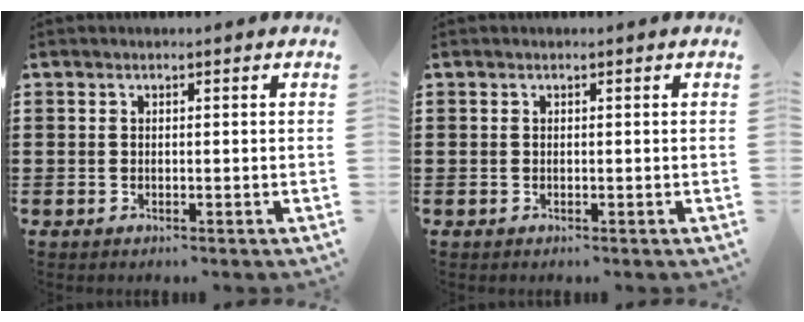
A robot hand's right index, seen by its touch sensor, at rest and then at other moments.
{"total": 0.0}